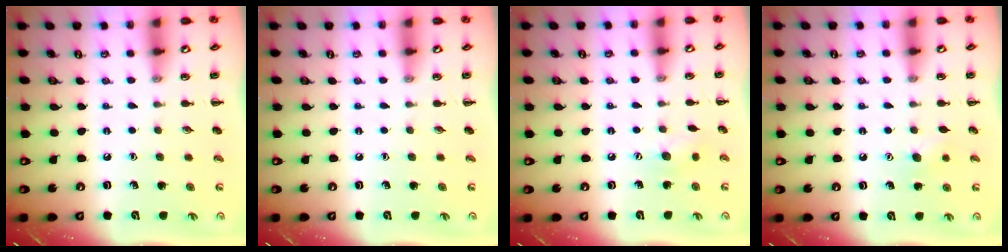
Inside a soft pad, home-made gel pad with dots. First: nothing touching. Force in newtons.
{"total": 0.0}
{"total": 6.9, "press": 6.7, "slide": 1.3}
{"total": 5.3, "press": 5.1, "slide": 1.4}